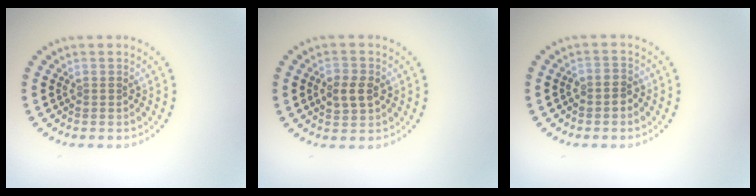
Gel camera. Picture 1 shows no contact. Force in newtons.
{"total": 2.7, "press": 2.7, "slide": 0.1}
{"total": 1.1, "press": 0.9, "slide": 0.7}